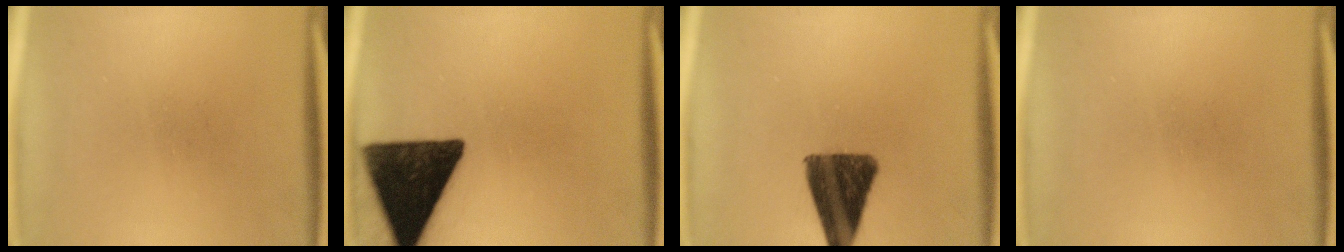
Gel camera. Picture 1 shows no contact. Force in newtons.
{"total": 16.8}
{"total": 12.5}
{"total": 0.0}